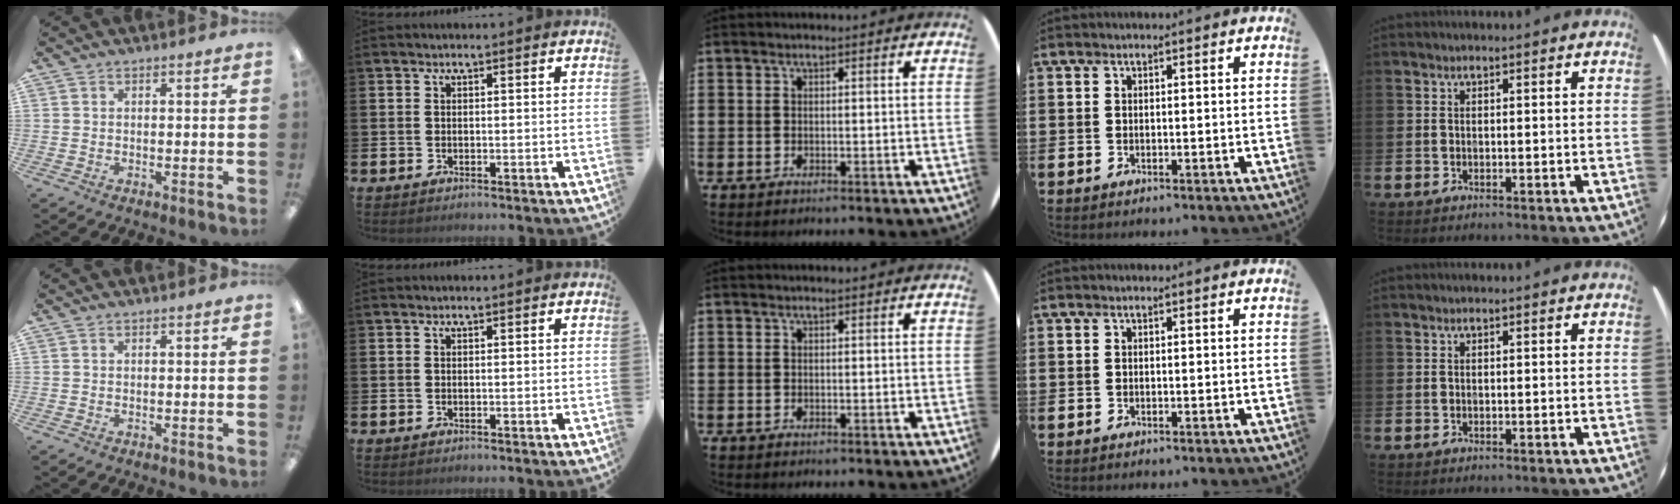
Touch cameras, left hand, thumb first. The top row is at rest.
{}